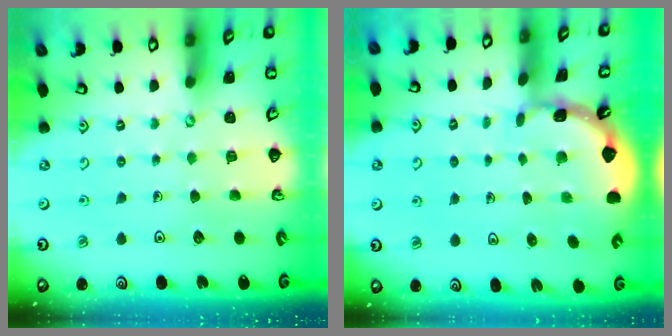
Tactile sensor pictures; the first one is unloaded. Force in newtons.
{"total": 1.7, "press": 1.7, "slide": 0.2}